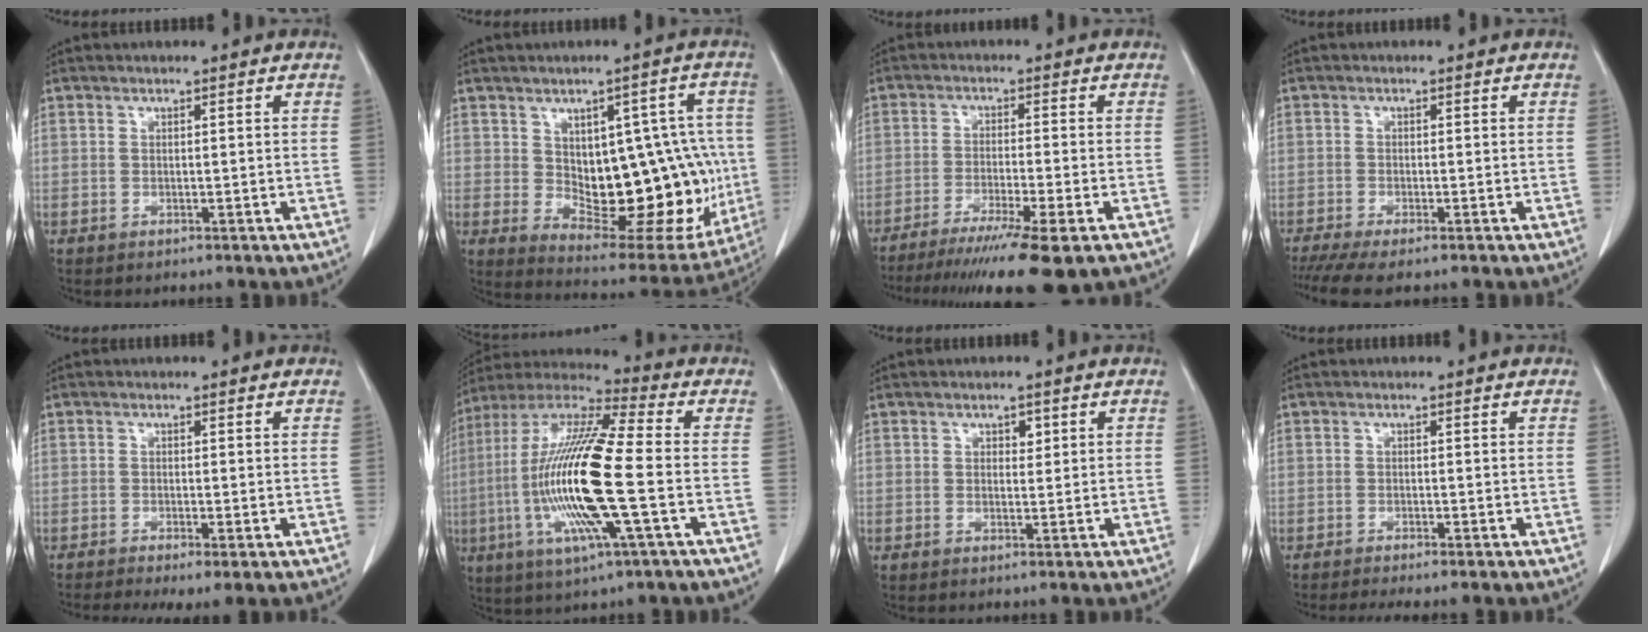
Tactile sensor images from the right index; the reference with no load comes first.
{"total": 19.1, "force": [-0.6, 9.0, 16.8], "torque": [-0.215, 0.012, 0.019]}
{"total": 13.3, "force": [-9.7, -0.2, 9.1], "torque": [-0.134, -0.039, -0.150]}
{"total": 5.2, "force": [-4.1, 0.3, 3.2], "torque": [-0.049, -0.010, -0.069]}
{"total": 4.6, "force": [-2.7, 1.1, 3.5], "torque": [-0.053, -0.014, -0.043]}
{"total": 19.8, "force": [-3.4, 1.6, 19.4], "torque": [-0.409, -0.012, -0.069]}
{"total": 1.4, "force": [0.6, 0.9, 0.9], "torque": [-0.010, -0.001, 0.008]}
{"total": 3.6, "force": [-3.0, 0.0, 2.1], "torque": [-0.026, -0.006, -0.043]}